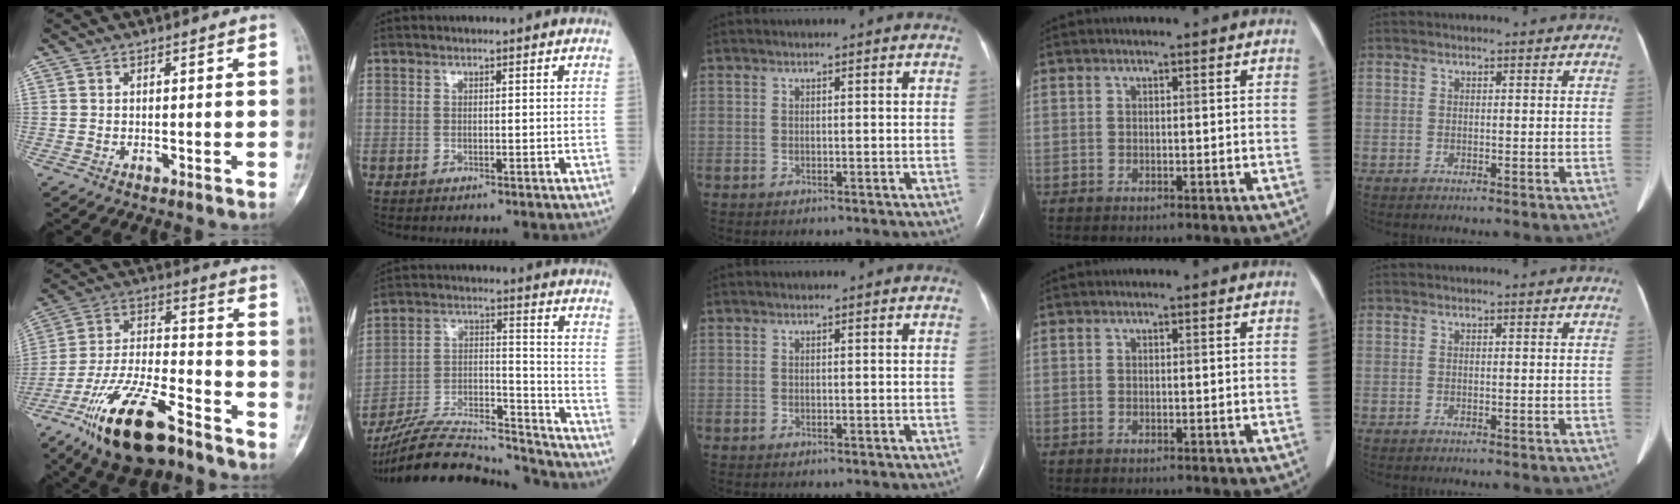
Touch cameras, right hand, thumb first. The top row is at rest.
{"thumb": {"total": 20.2, "force": [-13.1, 7.2, 13.6], "torque": [-0.267, 0.068, -0.235]}, "index": {"total": 21.7, "force": [-20.6, 1.4, 6.6], "torque": [-0.141, 0.005, -0.335]}}